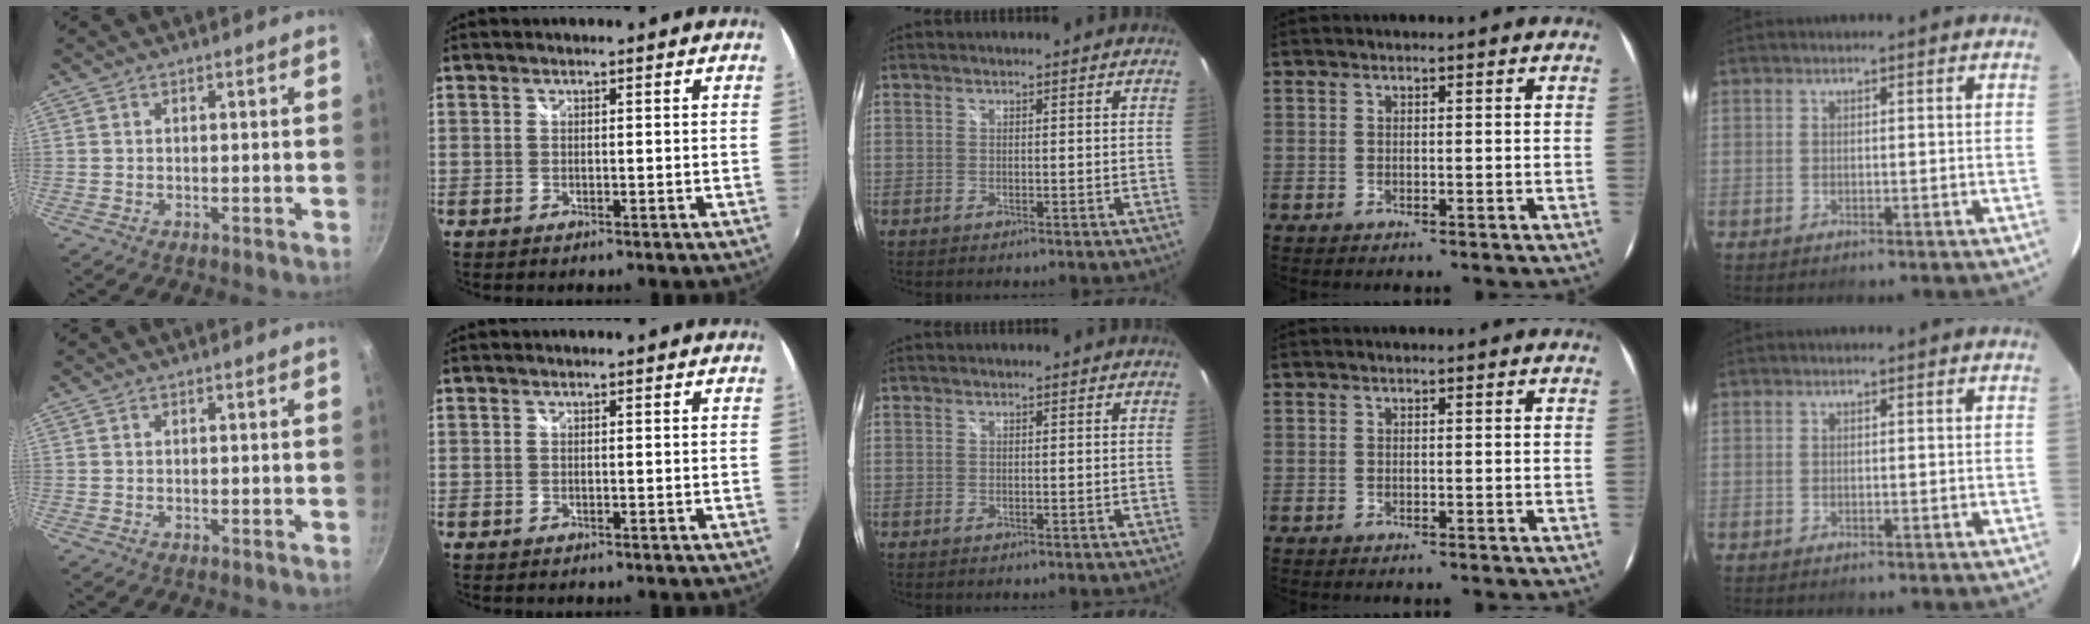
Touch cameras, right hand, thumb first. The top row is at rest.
{}